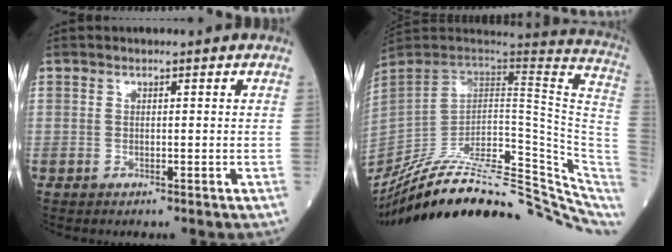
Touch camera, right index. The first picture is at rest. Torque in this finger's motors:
{"motor_torque": [0.00, -2.14, 0.51, 0.18]}